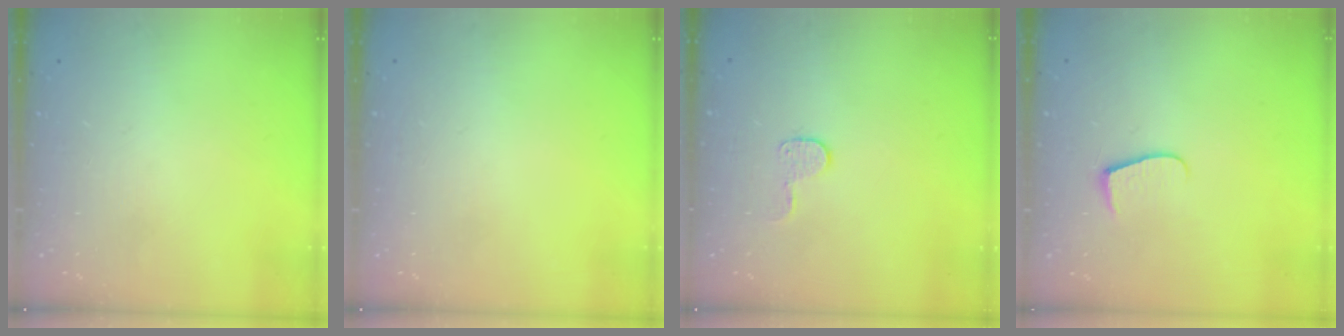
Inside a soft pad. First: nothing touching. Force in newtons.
{"total": 0.0}
{"total": 6.4, "press": 6.4, "slide": 0.4}
{"total": 6.2, "press": 6.2, "slide": 0.6}